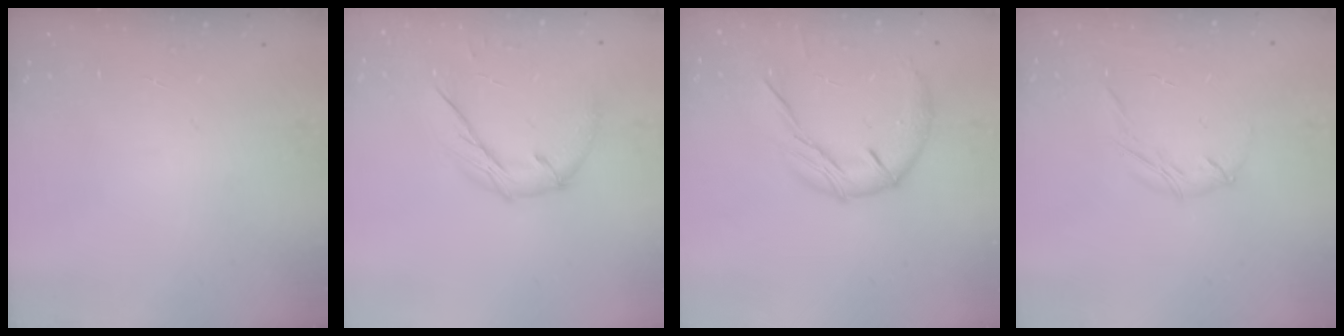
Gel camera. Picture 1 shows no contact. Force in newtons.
{"total": 9.1, "press": 9.1, "slide": 0.4}
{"total": 11.8, "press": 11.8, "slide": 0.6}
{"total": 5.1, "press": 5.0, "slide": 1.1}